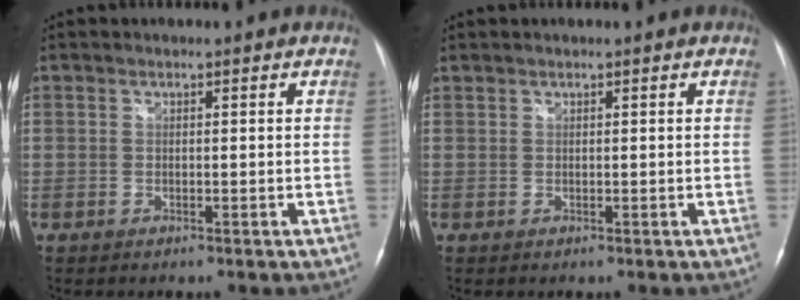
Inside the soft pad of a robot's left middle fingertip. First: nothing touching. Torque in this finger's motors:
{"motor_torque": [-0.02, -0.02, -0.08, -0.01]}